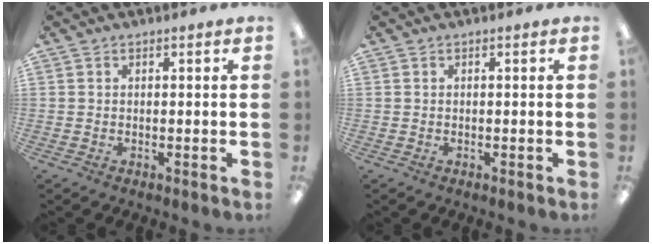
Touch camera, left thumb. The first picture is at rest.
{"total": 0.0}